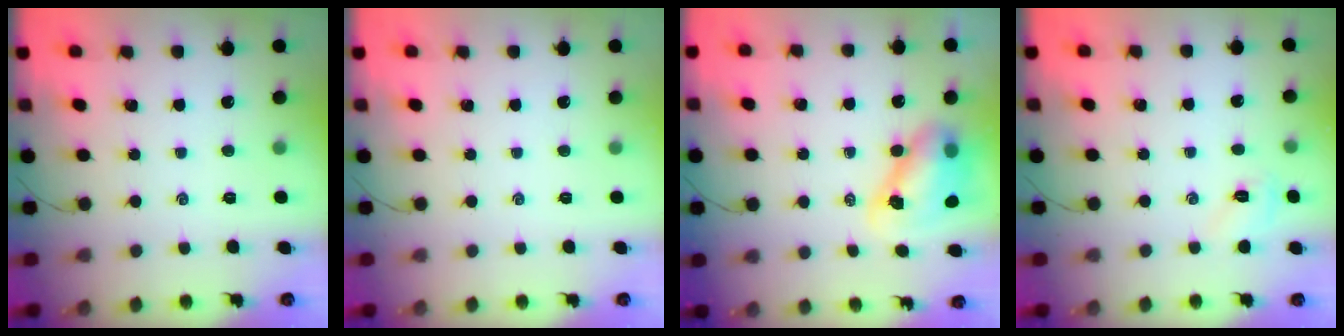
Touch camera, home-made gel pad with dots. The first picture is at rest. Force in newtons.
{"total": 0.0}
{"total": 8.9, "press": 8.7, "slide": 1.8}
{"total": 4.7, "press": 4.5, "slide": 1.4}